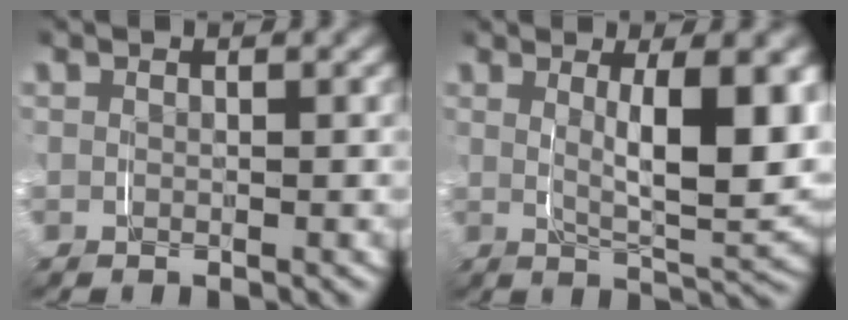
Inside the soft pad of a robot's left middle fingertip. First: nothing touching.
{"total": 6.5, "force": [1.9, 1.3, 6.0], "torque": [-0.074, 0.004, 0.035]}